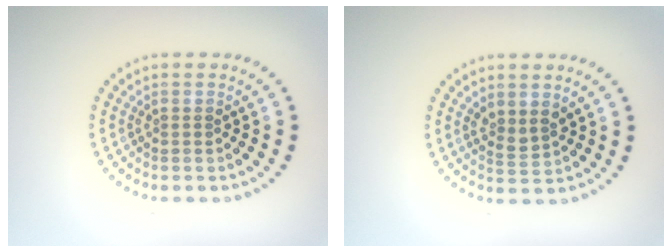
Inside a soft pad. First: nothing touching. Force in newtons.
{"total": 1.7, "press": 1.4, "slide": 1.0}